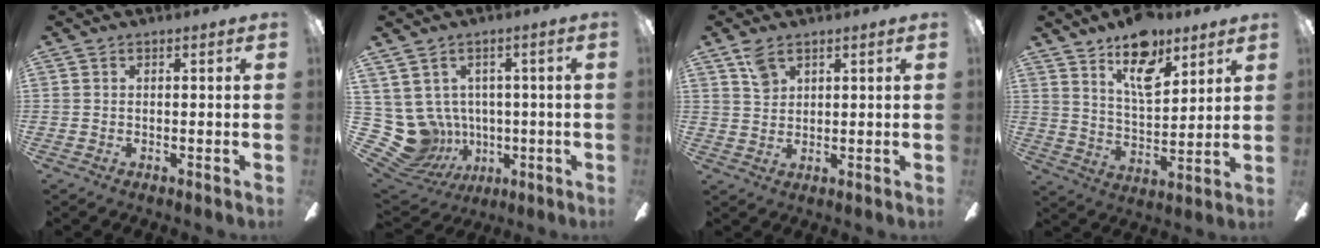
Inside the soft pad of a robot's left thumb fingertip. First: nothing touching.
{"total": 11.0, "force": [-0.3, 10.5, 3.3], "torque": [-0.127, -0.010, 0.010]}
{"total": 4.3, "force": [2.9, 2.3, 2.2], "torque": [-0.035, -0.007, 0.052]}
{"total": 14.3, "force": [9.4, 6.5, 8.7], "torque": [-0.133, -0.040, 0.161]}